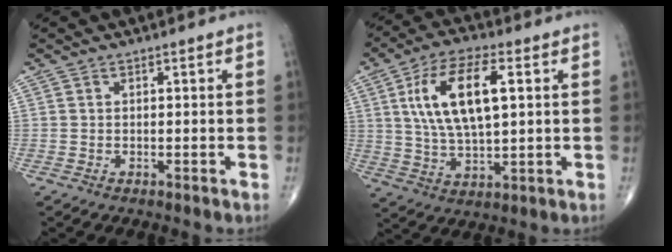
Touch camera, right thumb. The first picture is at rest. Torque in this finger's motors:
{"motor_torque": [-0.10, 0.46, 0.67, 0.18, 0.19]}